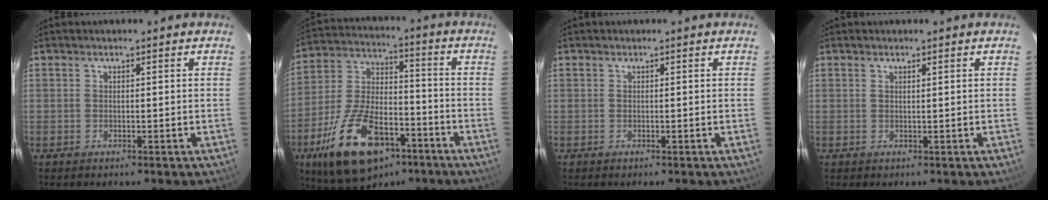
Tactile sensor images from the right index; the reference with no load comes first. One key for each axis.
{"total": 21.6, "fx": -11.7, "fy": 10.5, "fz": 14.8, "tx": -0.293, "ty": -0.010, "tz": -0.193}
{"total": 0.0}
{"total": 0.6, "fx": 0.4, "fy": -0.1, "fz": 0.4, "tx": -0.007, "ty": -0.001, "tz": 0.007}